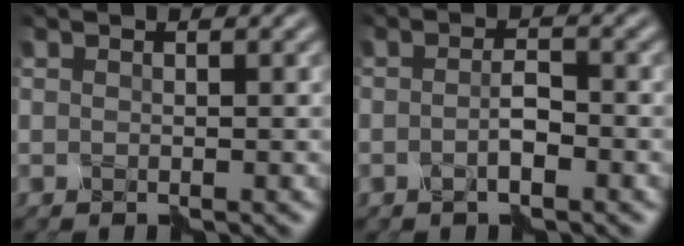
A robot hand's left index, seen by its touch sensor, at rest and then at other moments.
{"total": 1.5, "force": [-0.8, -0.2, 1.2], "torque": [-0.033, 0.000, -0.016]}